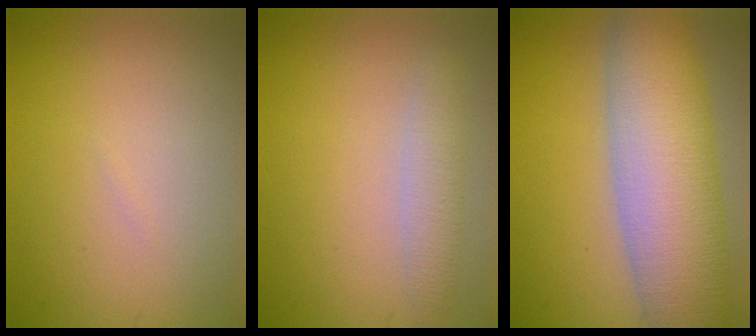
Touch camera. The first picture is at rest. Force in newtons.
{"total": 2.1, "press": 2.1, "slide": 0.0}
{"total": 10.4, "press": 10.4, "slide": 0.6}